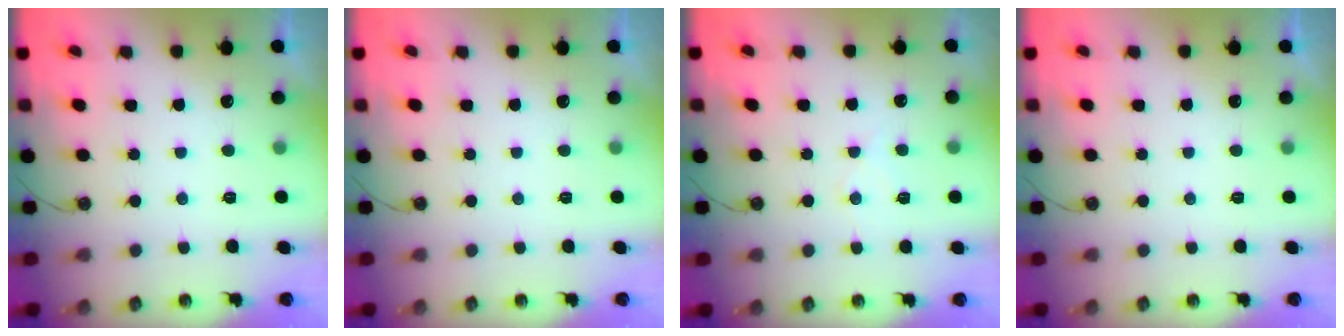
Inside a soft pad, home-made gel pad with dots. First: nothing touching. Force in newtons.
{"total": 0.0}
{"total": 6.8, "press": 6.7, "slide": 0.6}
{"total": 0.0}